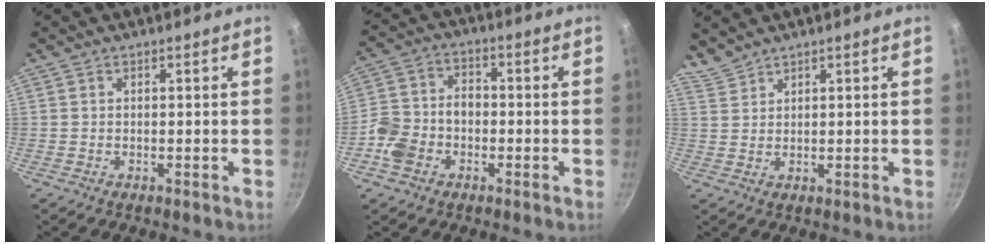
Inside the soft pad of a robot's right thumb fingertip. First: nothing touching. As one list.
[{"total": 9.0, "force": [-3.2, 6.9, 4.9], "torque": [-0.078, 0.033, -0.072]}, {"total": 2.6, "force": [2.5, 0.4, 0.2], "torque": [-0.006, 0.001, 0.059]}]